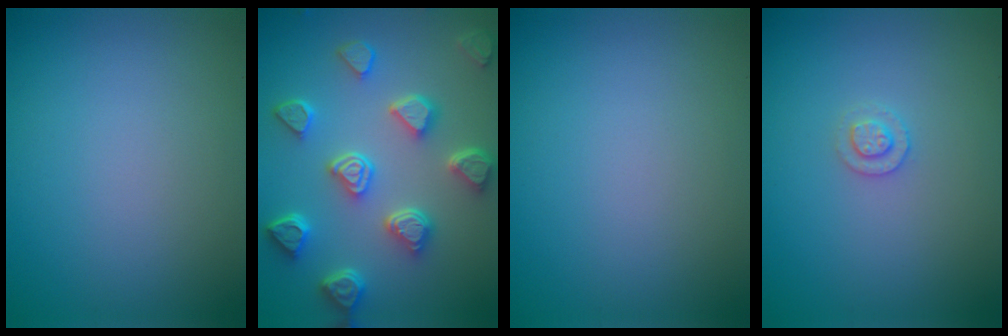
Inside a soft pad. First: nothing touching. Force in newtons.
{"total": 6.4, "press": 5.2, "slide": 3.8}
{"total": 0.0}
{"total": 1.3, "press": 1.2, "slide": 0.3}